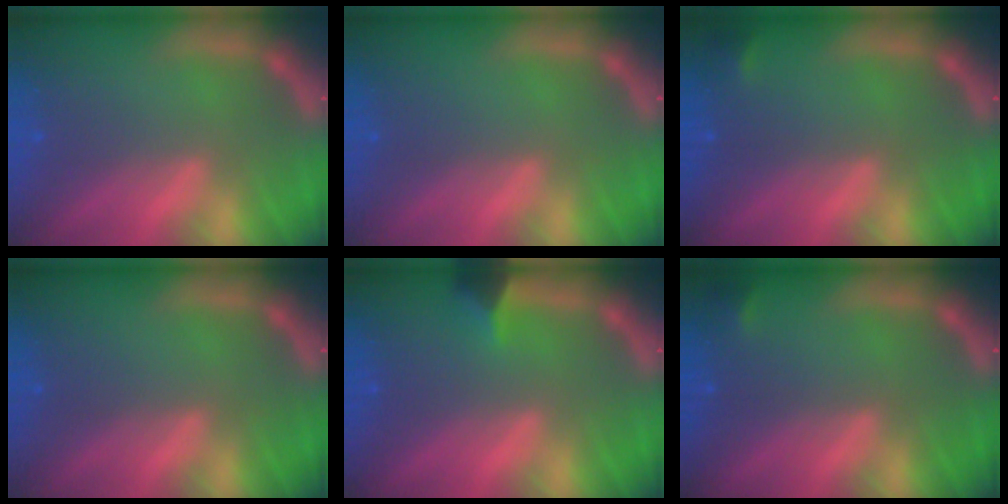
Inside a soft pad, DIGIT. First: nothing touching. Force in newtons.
{"total": 0.0}
{"total": 0.9}
{"total": 0.0}
{"total": 1.9}
{"total": 0.9}